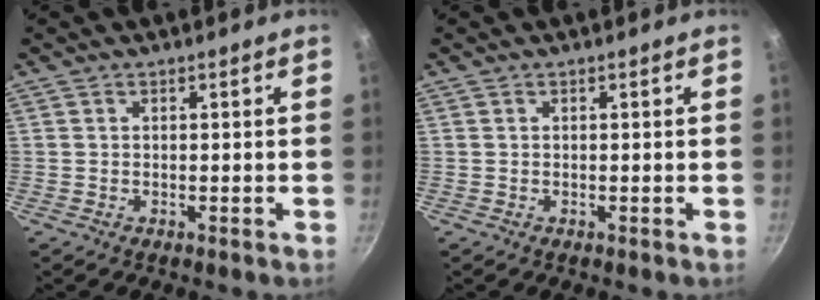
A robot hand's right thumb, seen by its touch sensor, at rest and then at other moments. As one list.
[{"total": 0.0}]